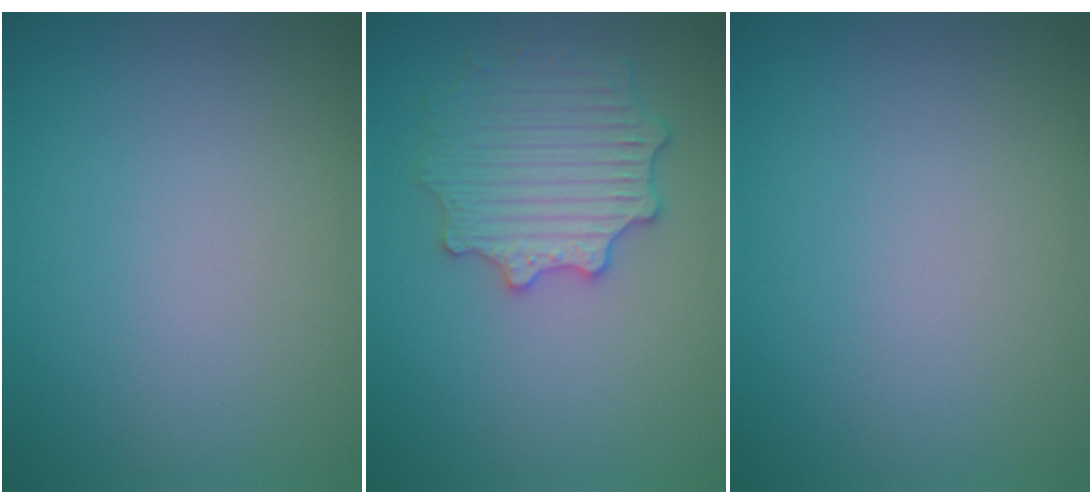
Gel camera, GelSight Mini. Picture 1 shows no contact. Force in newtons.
{"total": 3.6, "press": 3.6, "slide": 0.6}
{"total": 0.0}